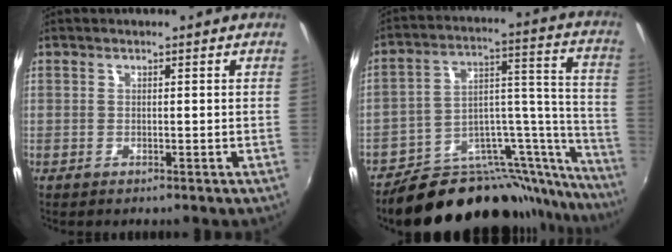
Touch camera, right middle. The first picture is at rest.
{"total": 26.3, "force": [-21.9, 9.0, 11.4], "torque": [-0.113, 0.046, -0.316]}